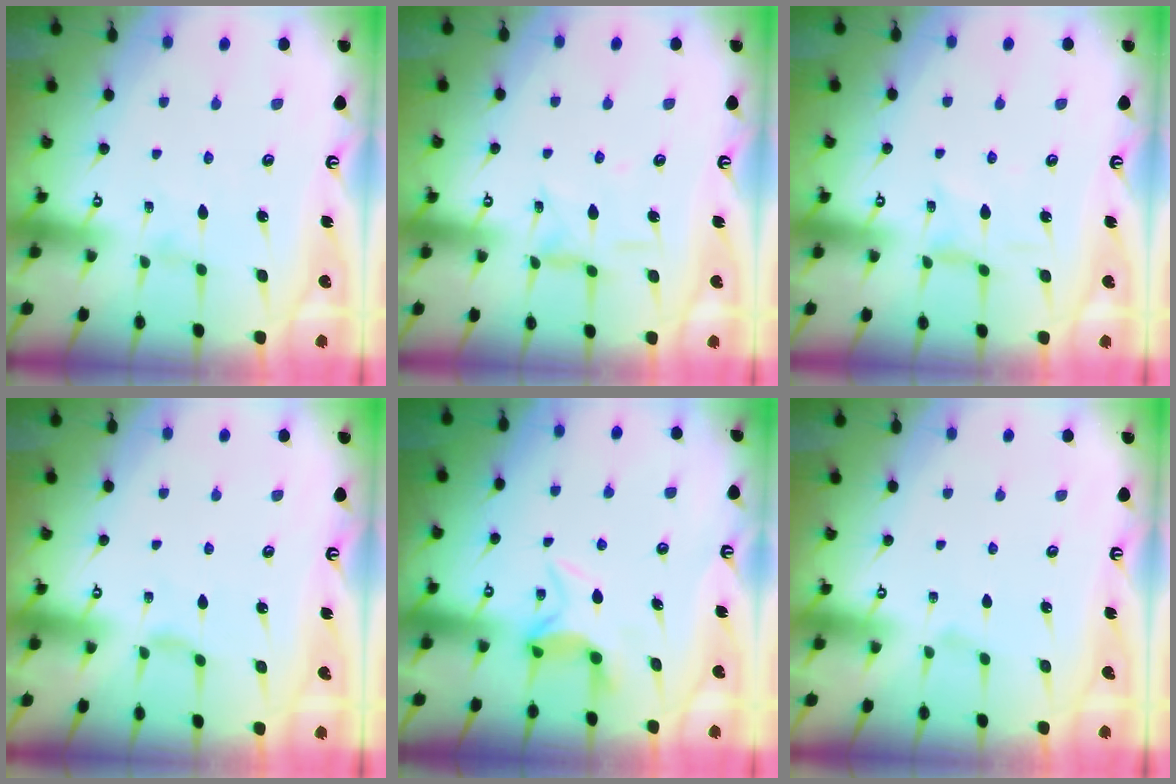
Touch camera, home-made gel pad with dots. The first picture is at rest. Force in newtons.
{"total": 4.4, "press": 4.4, "slide": 0.3}
{"total": 1.6, "press": 1.5, "slide": 0.5}
{"total": 2.4, "press": 2.4, "slide": 0.4}
{"total": 7.5, "press": 7.5, "slide": 0.4}
{"total": 0.7, "press": 0.6, "slide": 0.3}